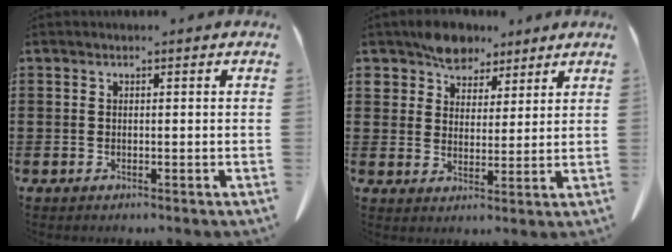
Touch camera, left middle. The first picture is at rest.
{"total": 6.0, "force": [5.0, 3.2, 0.6], "torque": [-0.041, -0.008, 0.096]}